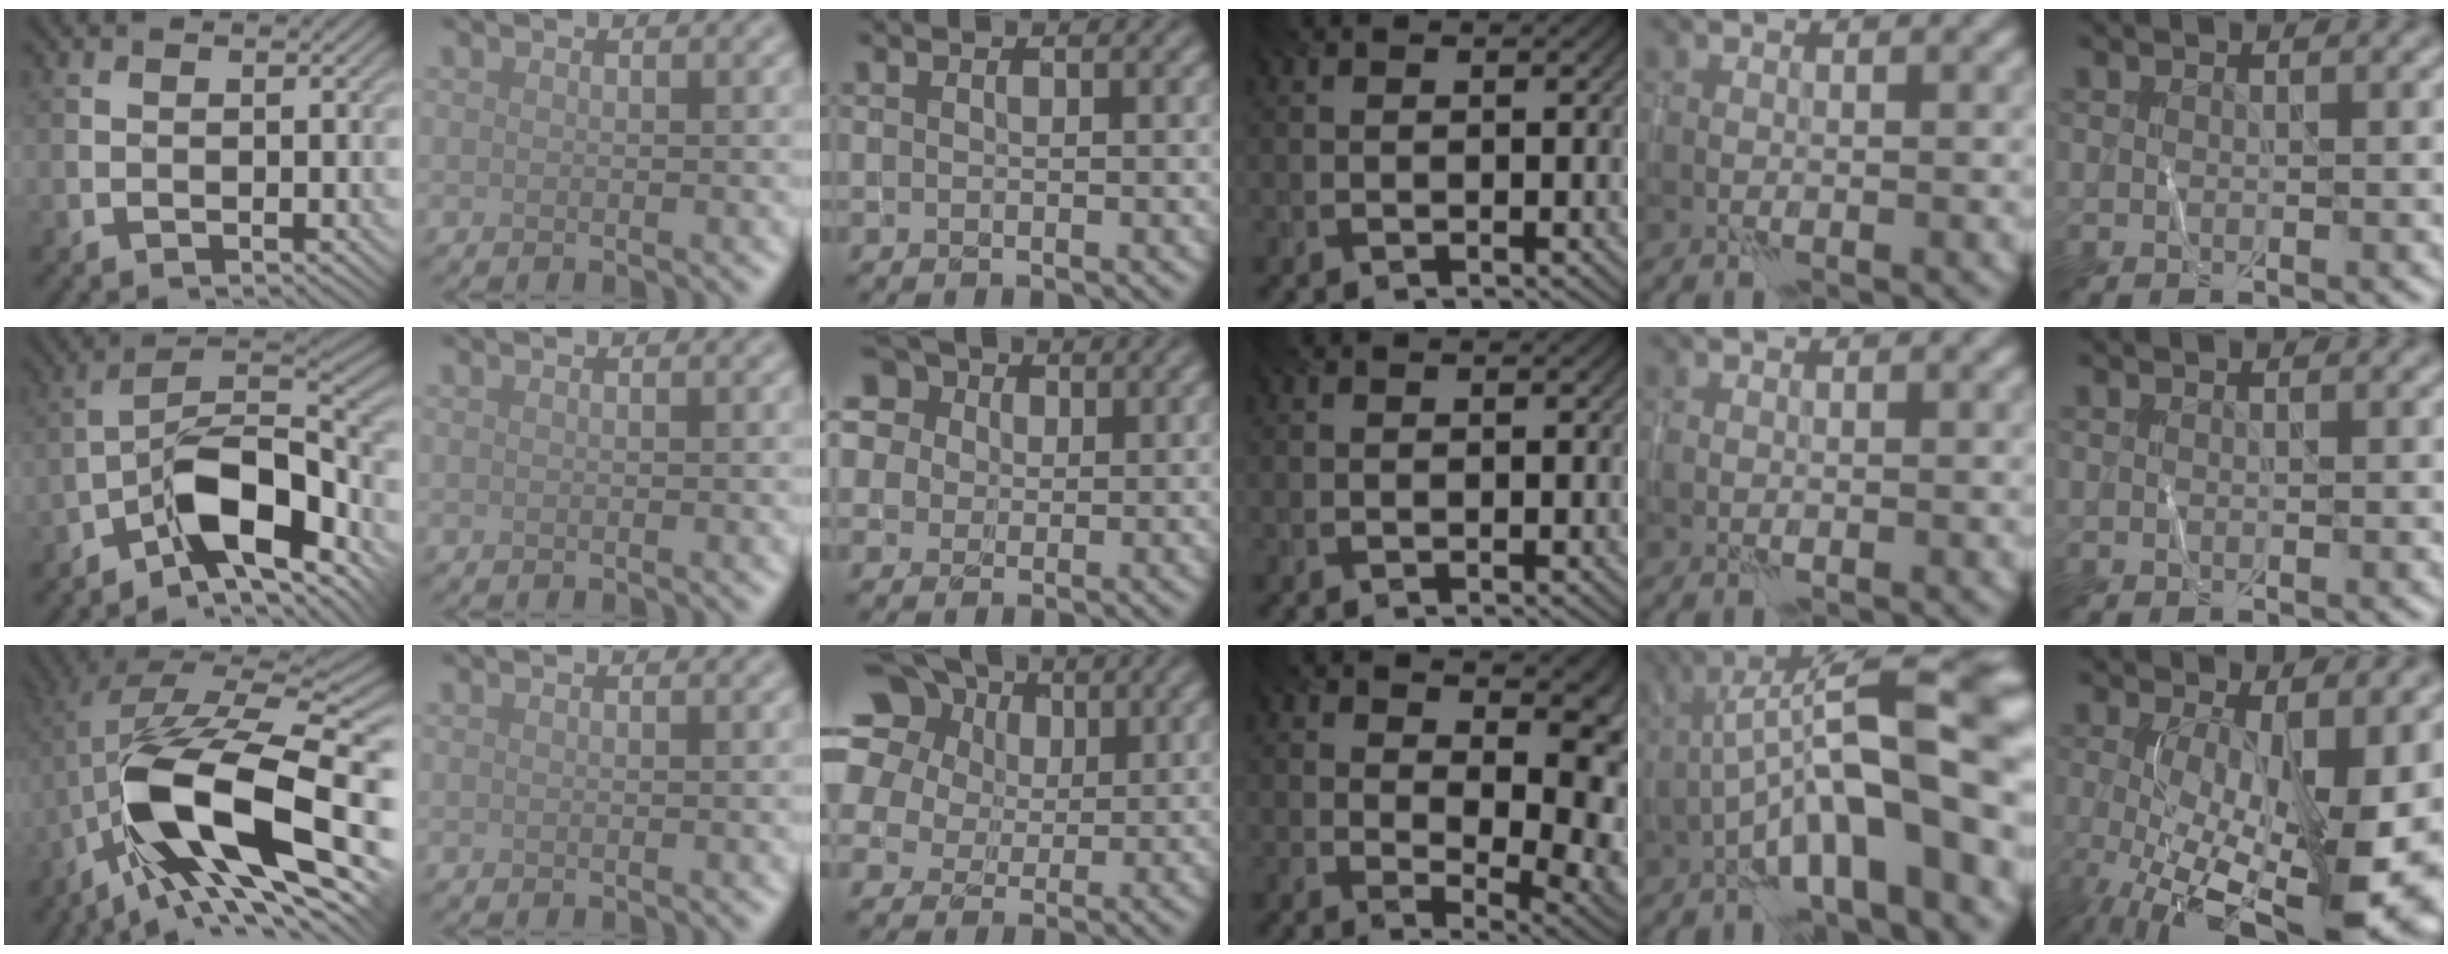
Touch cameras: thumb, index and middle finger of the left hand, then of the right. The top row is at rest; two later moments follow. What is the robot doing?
{"motion": "wrap", "object": "thread"}